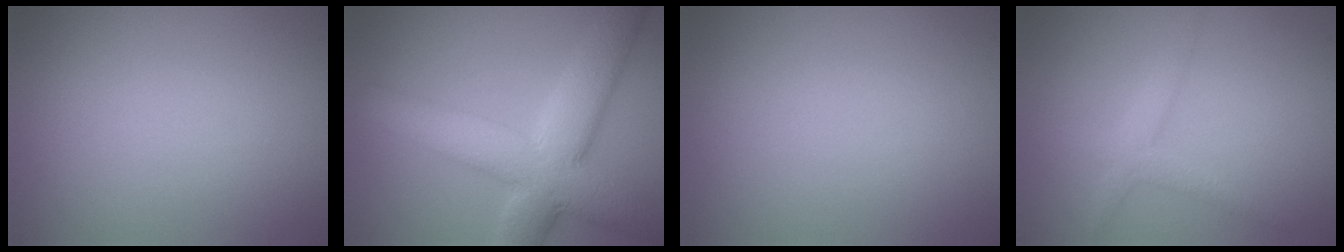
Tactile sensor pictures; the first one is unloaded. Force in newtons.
{"total": 9.0, "press": 8.9, "slide": 0.7}
{"total": 0.0}
{"total": 2.2, "press": 2.2, "slide": 0.1}